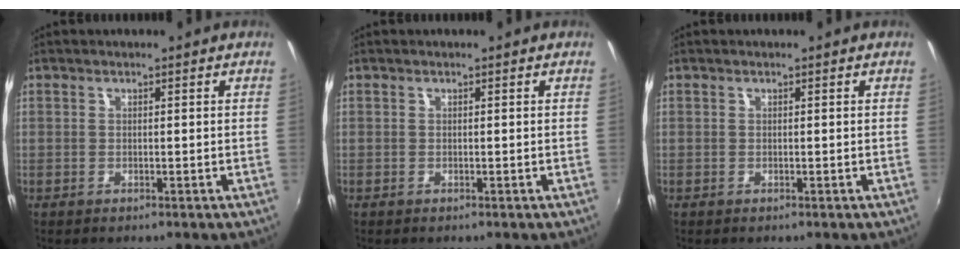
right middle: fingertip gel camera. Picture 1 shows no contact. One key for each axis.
{"total": 0.0}
{"total": 0.0}